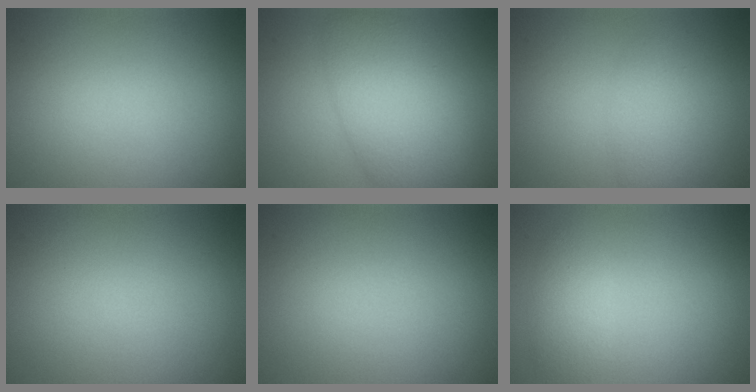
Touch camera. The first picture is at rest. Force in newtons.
{"total": 7.7, "press": 7.7, "slide": 0.4}
{"total": 2.1, "press": 2.1, "slide": 0.0}
{"total": 0.0}
{"total": 0.0}
{"total": 2.1, "press": 2.1, "slide": 0.2}